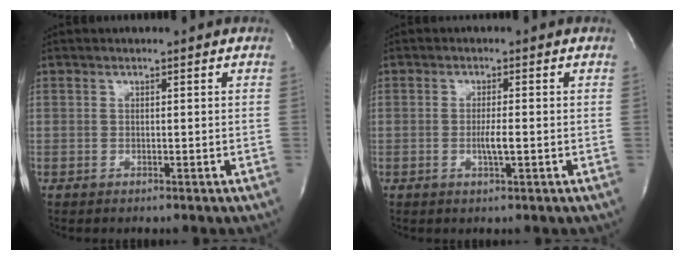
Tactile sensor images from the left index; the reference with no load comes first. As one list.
[{"total": 2.5, "force": [-0.6, 0.0, 2.4], "torque": [-0.049, -0.004, -0.010]}]